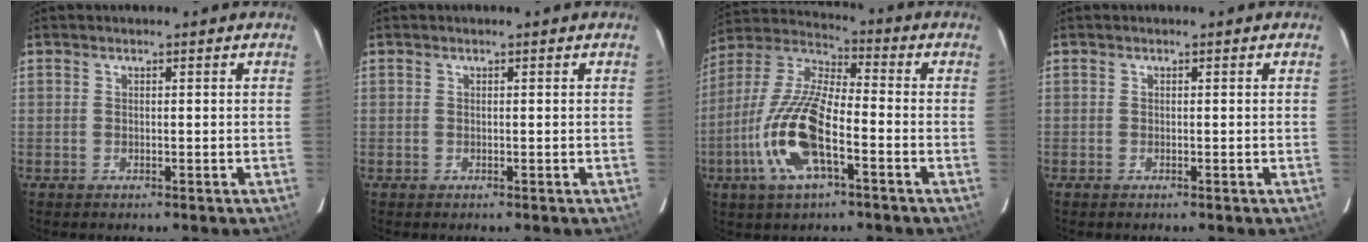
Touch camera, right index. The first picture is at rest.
{"total": 0.0}
{"total": 16.0, "force": [-6.0, 5.2, 13.9], "torque": [-0.294, -0.008, -0.122]}
{"total": 0.0}